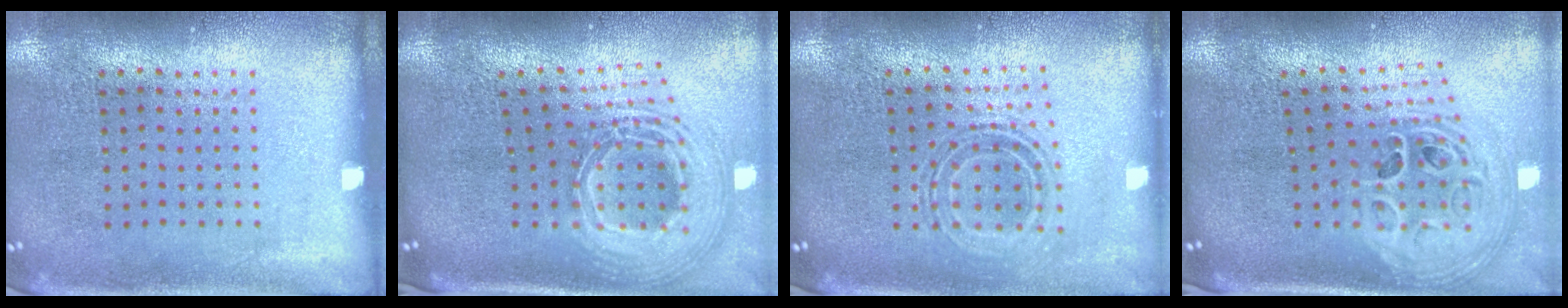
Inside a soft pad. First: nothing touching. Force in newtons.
{"total": 2.8, "press": 1.9, "slide": 2.0}
{"total": 0.9, "press": 0.8, "slide": 0.3}
{"total": 2.9, "press": 2.0, "slide": 2.1}